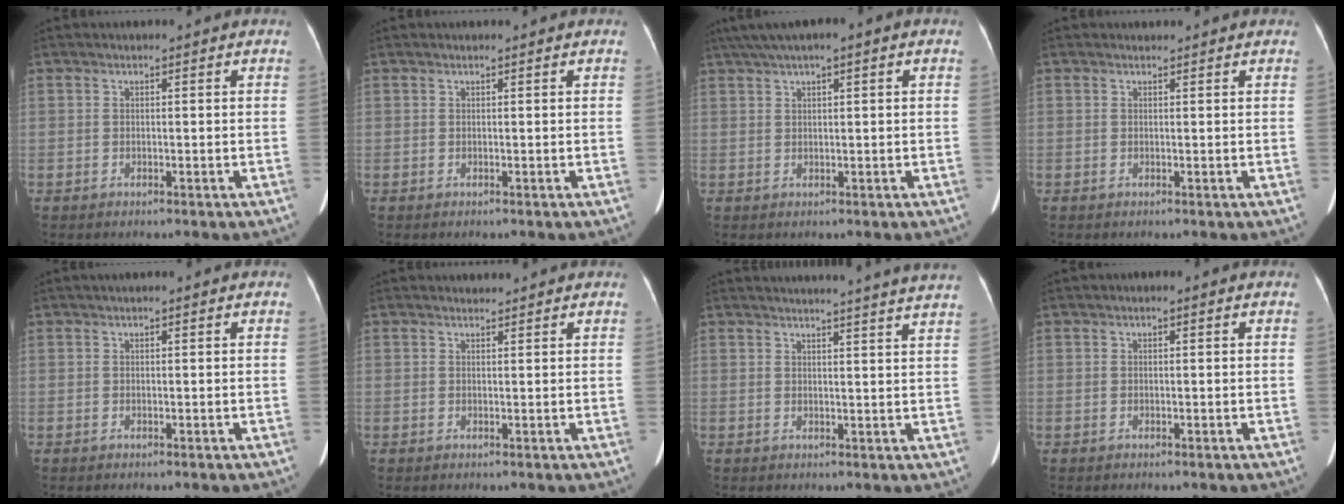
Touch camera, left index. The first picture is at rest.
{"total": 0.0}
{"total": 6.3, "force": [3.7, 0.8, 5.1], "torque": [-0.094, 0.036, 0.063]}
{"total": 0.6, "force": [0.6, 0.3, -0.1], "torque": [-0.006, 0.011, 0.010]}
{"total": 0.7, "force": [0.3, 0.2, 0.6], "torque": [-0.013, 0.009, 0.004]}
{"total": 0.9, "force": [0.8, 0.2, -0.1], "torque": [-0.011, 0.003, 0.018]}
{"total": 16.5, "force": [15.6, -1.3, 5.3], "torque": [-0.080, -0.039, 0.175]}
{"total": 0.5, "force": [0.0, 0.2, 0.4], "torque": [-0.009, 0.004, 0.001]}